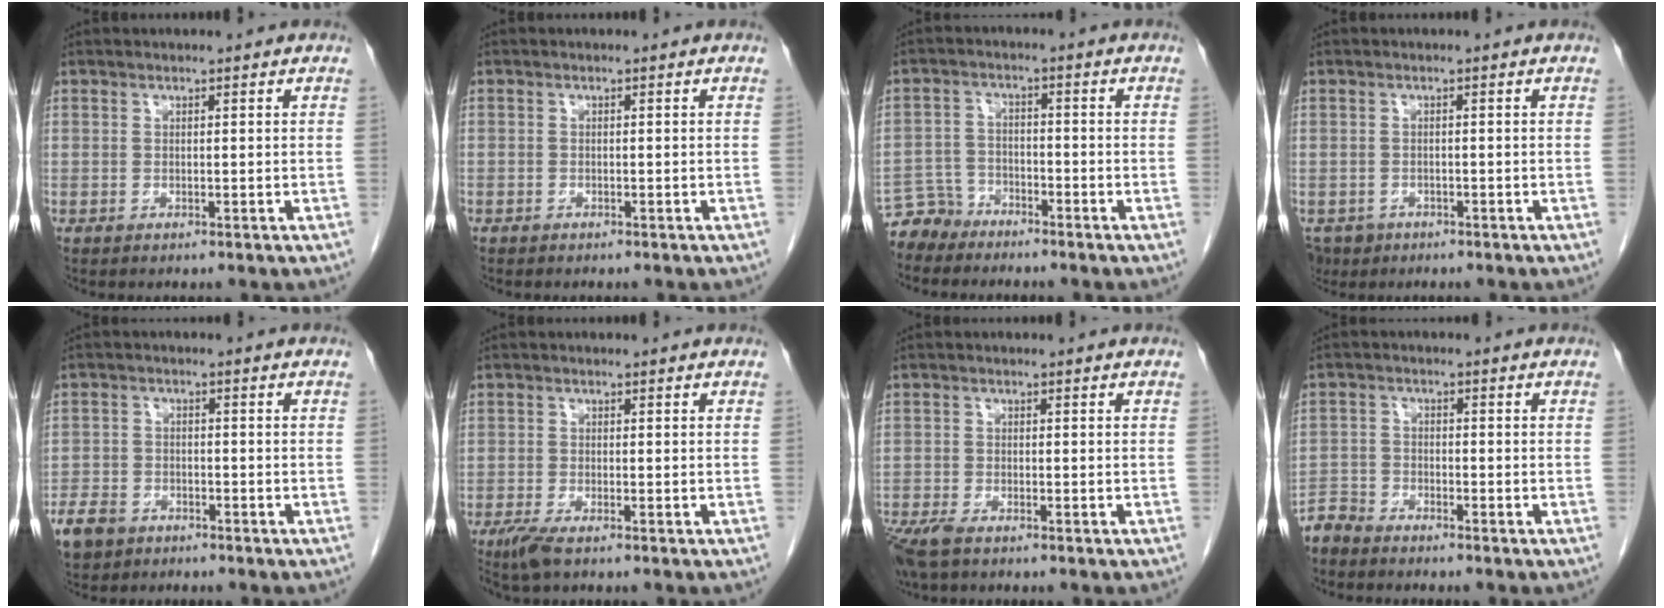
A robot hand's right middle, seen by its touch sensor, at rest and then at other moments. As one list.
[{"total": 0.5, "force": [-0.4, 0.3, 0.1], "torque": [-0.008, 0.002, -0.007]}, {"total": 4.1, "force": [-3.7, 1.7, -0.7], "torque": [0.013, -0.001, -0.073]}, {"total": 4.0, "force": [-2.5, 3.0, 0.6], "torque": [-0.012, 0.001, -0.039]}, {"total": 5.4, "force": [-3.8, 3.4, 1.7], "torque": [-0.037, 0.002, -0.067]}, {"total": 3.1, "force": [-2.2, 0.5, 2.2], "torque": [-0.051, -0.010, -0.045]}, {"total": 4.8, "force": [-3.6, 1.3, 2.9], "torque": [-0.061, -0.014, -0.065]}, {"total": 3.1, "force": [-3.1, 0.5, -0.1], "torque": [0.009, -0.008, -0.062]}]